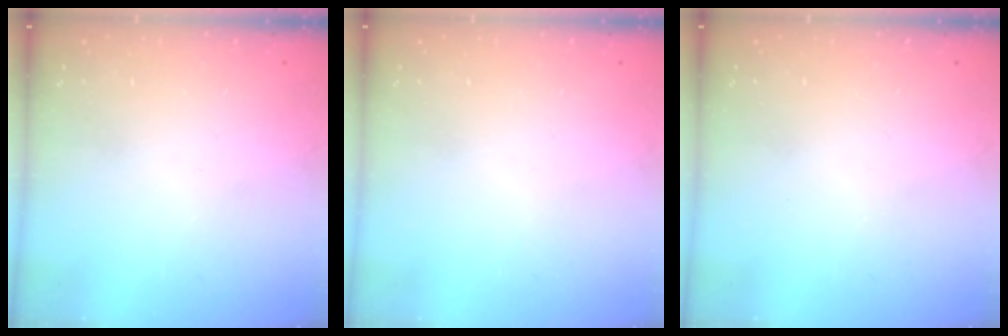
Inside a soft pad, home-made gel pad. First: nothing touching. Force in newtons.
{"total": 0.0}
{"total": 0.0}